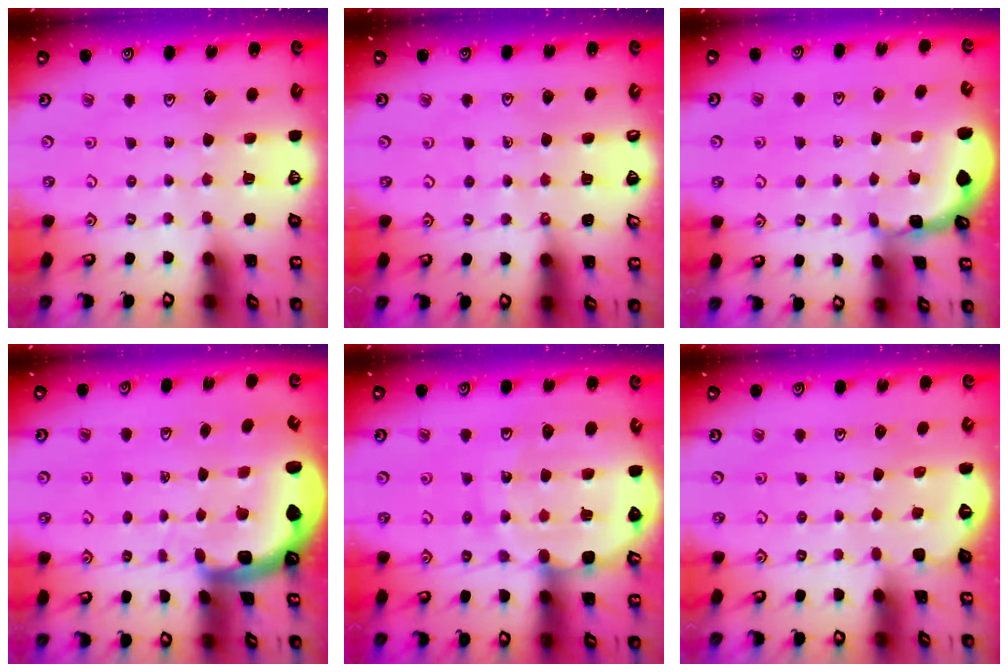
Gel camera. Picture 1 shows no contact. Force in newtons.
{"total": 1.3, "press": 1.2, "slide": 0.3}
{"total": 1.6, "press": 1.6, "slide": 0.2}
{"total": 4.7, "press": 4.5, "slide": 1.5}
{"total": 13.0, "press": 12.6, "slide": 3.1}
{"total": 0.0}